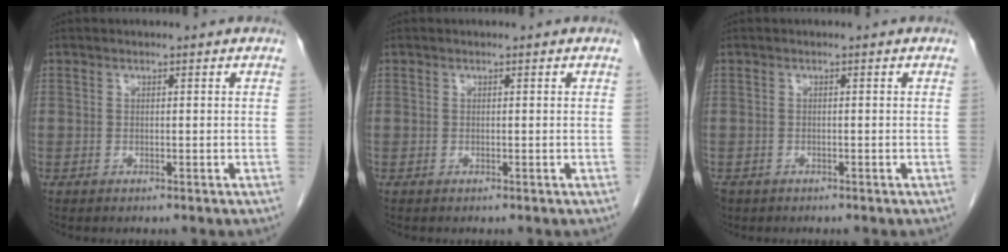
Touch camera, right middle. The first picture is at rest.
{"total": 0.0}
{"total": 3.0, "force": [-2.0, 2.1, 0.9], "torque": [-0.024, -0.004, -0.034]}